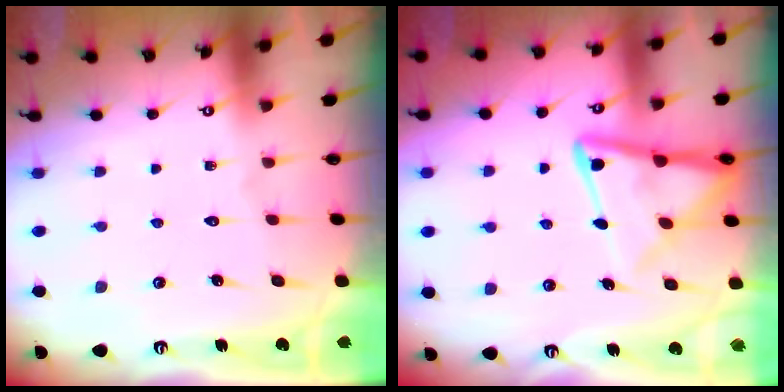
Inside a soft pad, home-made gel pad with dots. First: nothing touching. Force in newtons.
{"total": 11.7, "press": 11.7, "slide": 1.1}